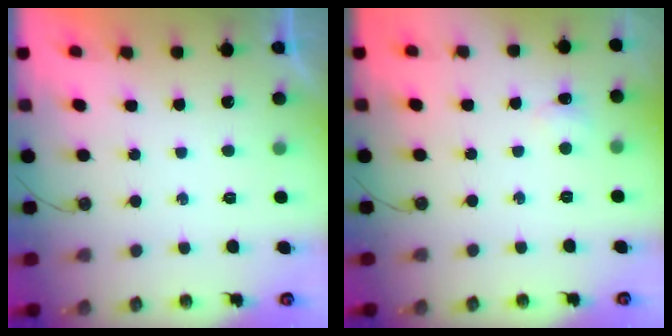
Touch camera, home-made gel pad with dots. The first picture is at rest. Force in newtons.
{"total": 3.9, "press": 3.8, "slide": 0.7}